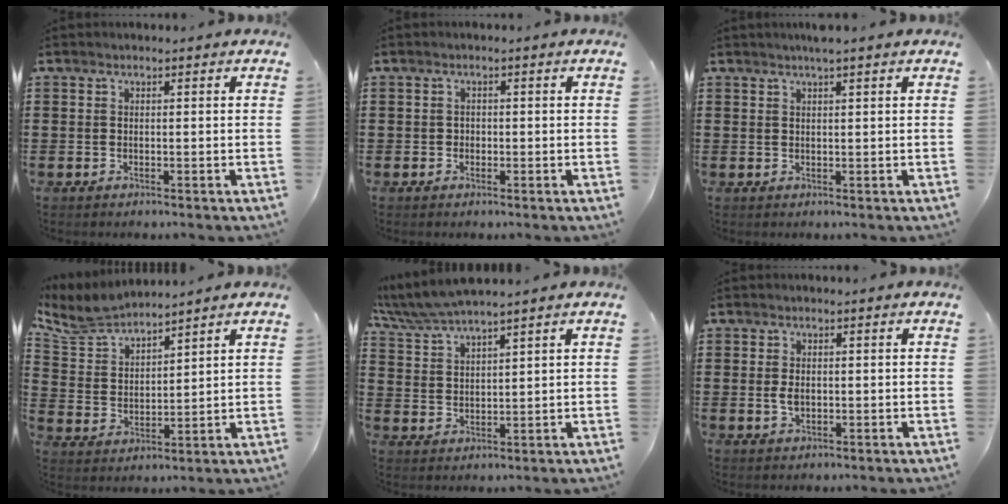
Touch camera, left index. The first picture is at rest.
{"total": 0.8, "force": [-0.1, 0.8, 0.2], "torque": [-0.009, 0.003, -0.002]}
{"total": 1.8, "force": [1.4, -0.1, 1.1], "torque": [-0.023, 0.000, 0.026]}
{"total": 6.4, "force": [6.0, 1.5, 1.5], "torque": [-0.061, -0.027, 0.108]}
{"total": 4.9, "force": [4.6, 0.1, 1.7], "torque": [-0.050, -0.018, 0.082]}
{"total": 2.2, "force": [0.1, 1.2, 1.8], "torque": [-0.045, 0.001, -0.002]}